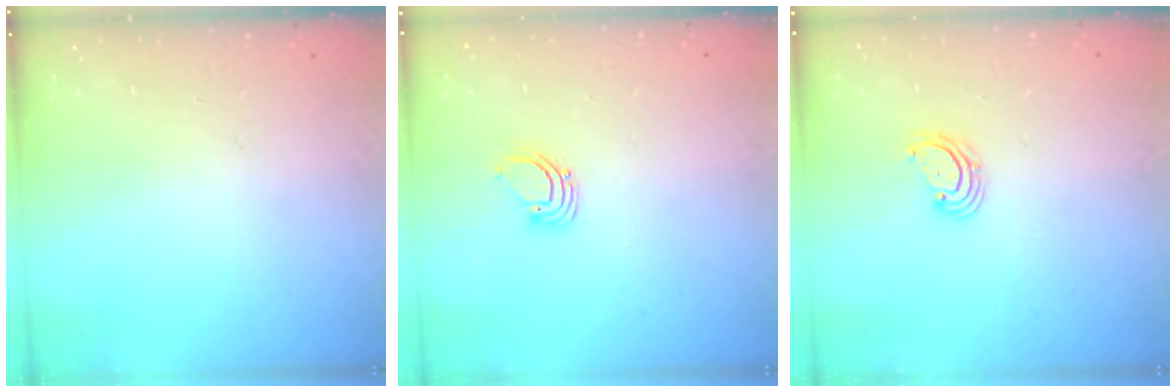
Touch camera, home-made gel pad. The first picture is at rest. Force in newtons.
{"total": 2.7, "press": 2.7, "slide": 0.1}
{"total": 3.3, "press": 3.3, "slide": 0.5}